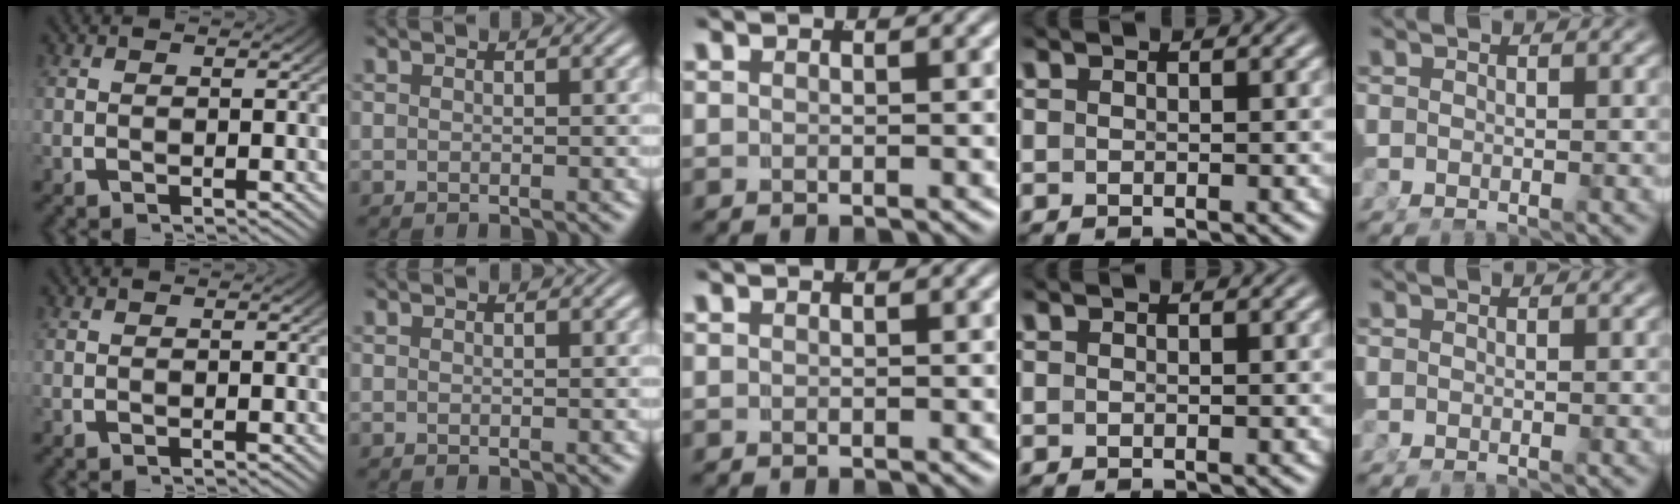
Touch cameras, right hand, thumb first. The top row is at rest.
{}